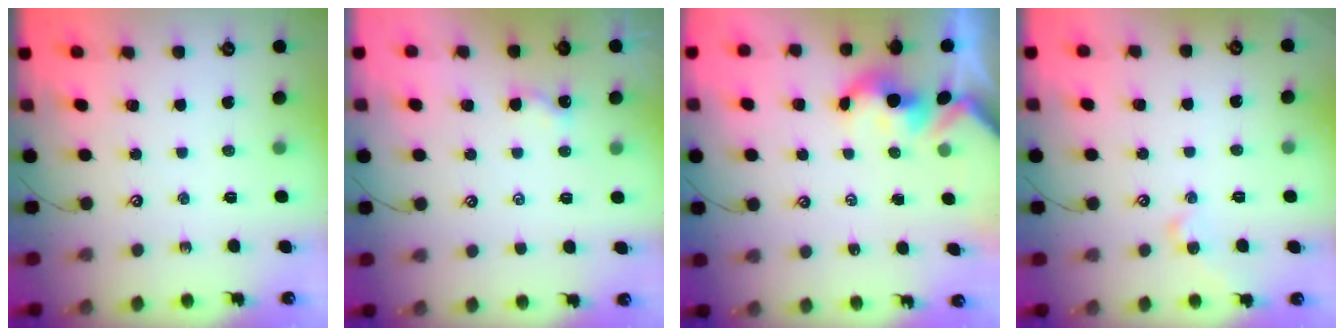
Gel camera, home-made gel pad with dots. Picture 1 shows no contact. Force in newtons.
{"total": 2.1, "press": 2.1, "slide": 0.2}
{"total": 1.8, "press": 1.8, "slide": 0.2}
{"total": 2.2, "press": 2.2, "slide": 0.1}